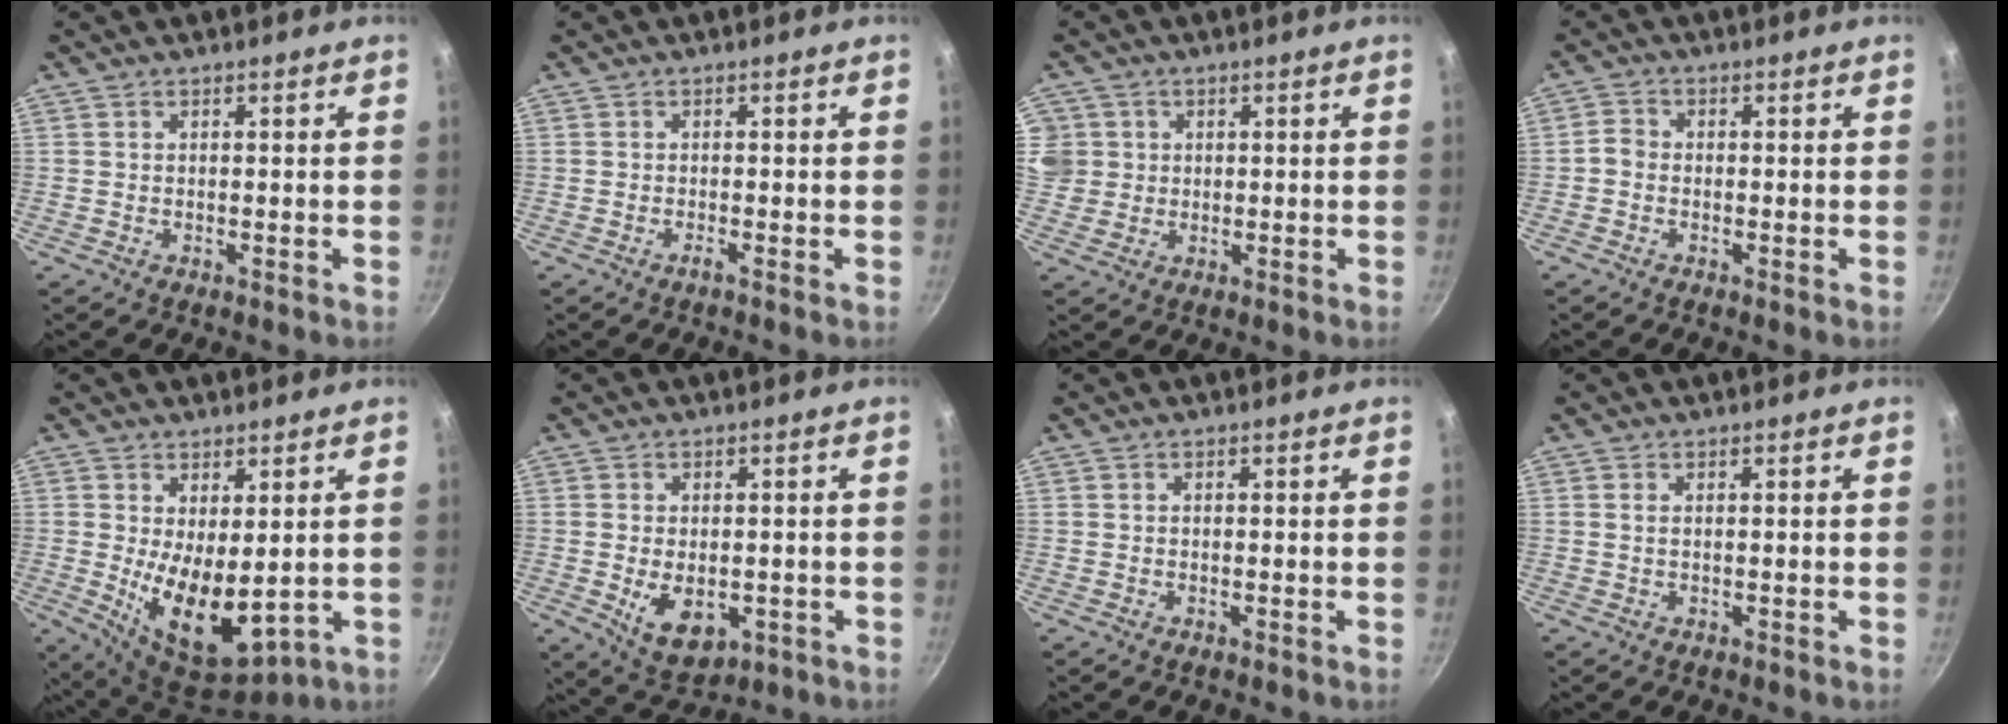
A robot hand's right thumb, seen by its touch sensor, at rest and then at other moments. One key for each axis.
{"total": 0.6, "fx": -0.4, "fy": -0.1, "fz": 0.4, "tx": -0.009, "ty": 0.000, "tz": -0.008}
{"total": 6.2, "fx": 1.4, "fy": 6.0, "fz": 0.6, "tx": 0.014, "ty": 0.010, "tz": 0.029}
{"total": 2.2, "fx": -0.6, "fy": 1.8, "fz": 1.2, "tx": -0.018, "ty": 0.006, "tz": -0.020}
{"total": 12.2, "fx": -0.8, "fy": 5.9, "fz": 10.6, "tx": -0.159, "ty": -0.022, "tz": 0.016}
{"total": 8.1, "fx": -1.9, "fy": 4.9, "fz": 6.1, "tx": -0.085, "ty": -0.005, "tz": -0.014}
{"total": 0.0}
{"total": 0.9, "fx": 0.1, "fy": 0.5, "fz": 0.7, "tx": -0.014, "ty": 0.000, "tz": 0.002}